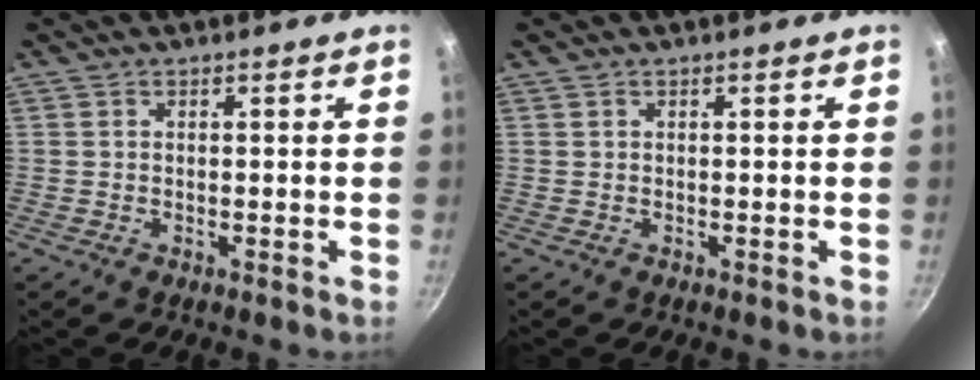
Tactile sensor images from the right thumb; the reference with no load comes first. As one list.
[{"total": 0.0}]